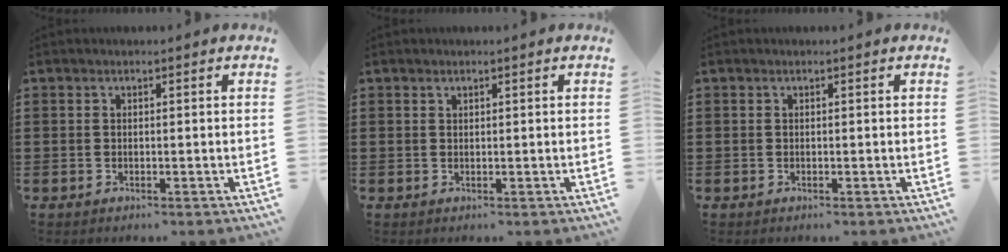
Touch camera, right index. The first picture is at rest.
{"total": 0.5, "force": [0.4, 0.3, 0.1], "torque": [-0.003, 0.001, 0.008]}
{"total": 0.0}